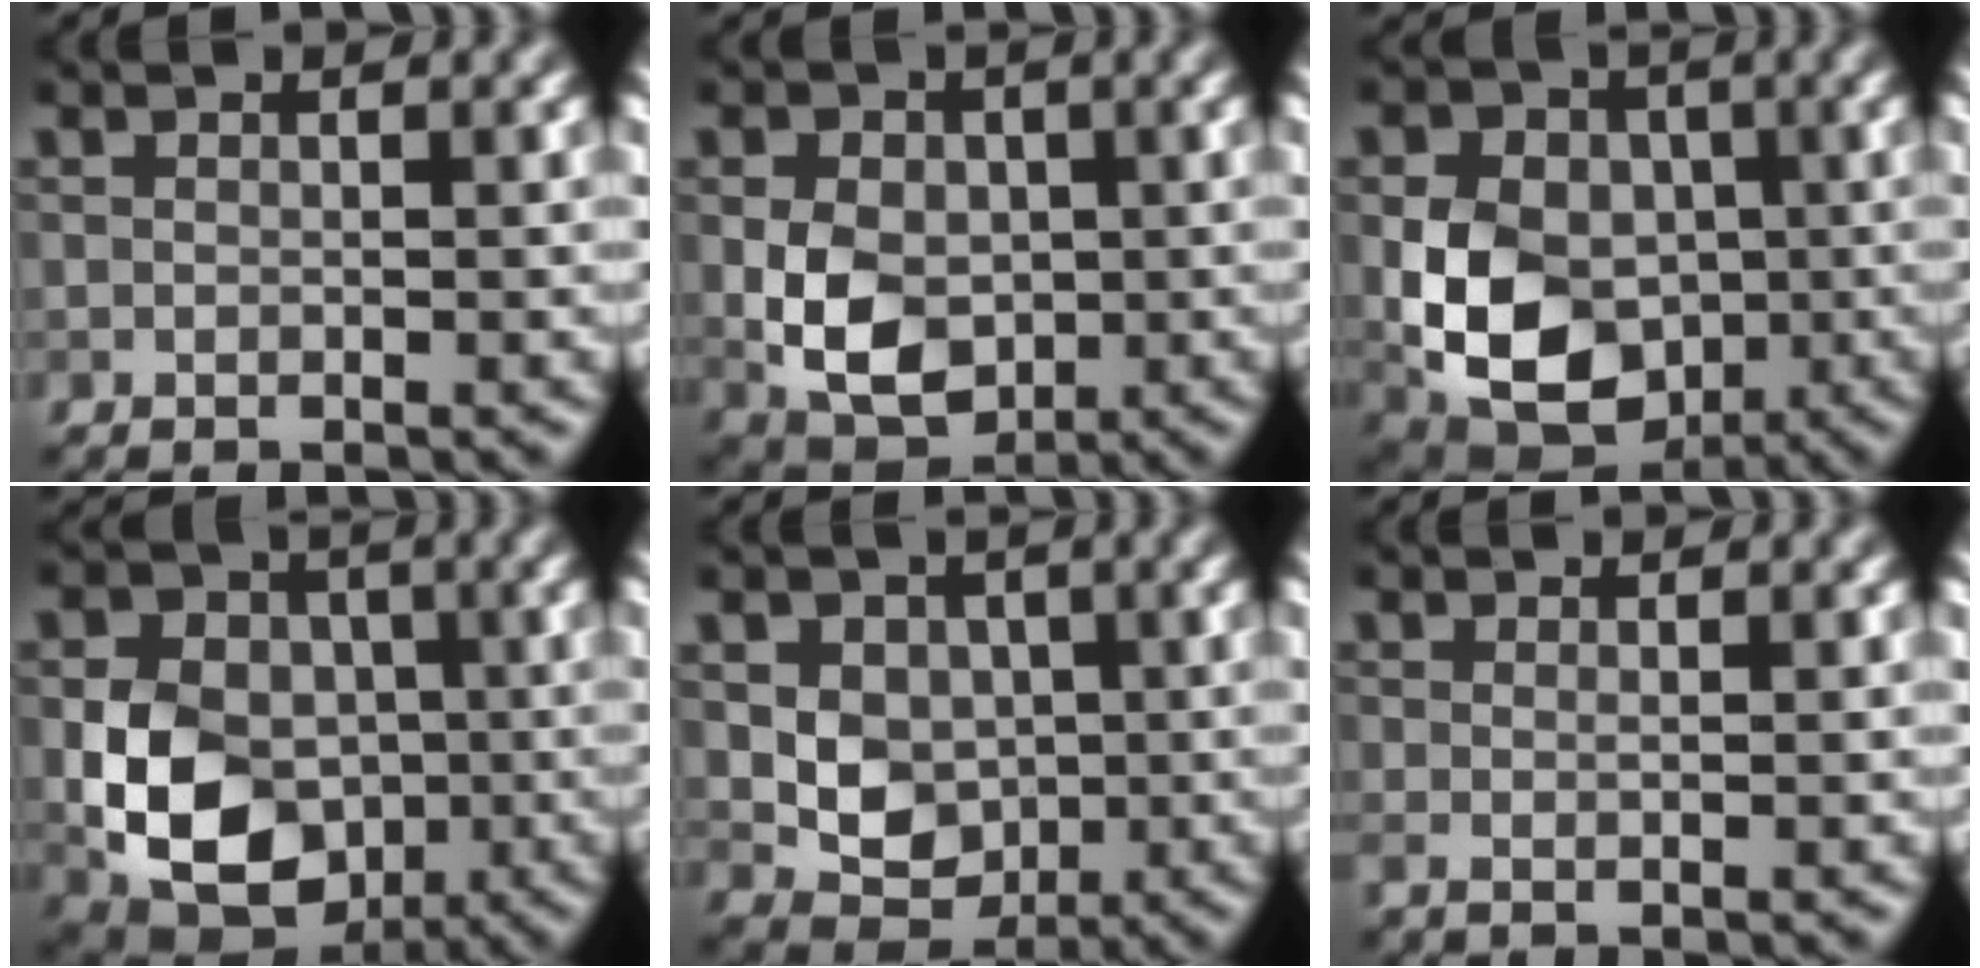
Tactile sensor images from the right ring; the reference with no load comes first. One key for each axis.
{"total": 6.0, "fx": -0.4, "fy": 4.4, "fz": 4.1, "tx": -0.078, "ty": -0.005, "tz": -0.011}
{"total": 10.4, "fx": -1.0, "fy": 7.9, "fz": 6.6, "tx": -0.108, "ty": -0.008, "tz": -0.025}
{"total": 9.4, "fx": -1.3, "fy": 7.2, "fz": 5.8, "tx": -0.107, "ty": -0.007, "tz": -0.033}
{"total": 4.7, "fx": 0.3, "fy": 3.9, "fz": 2.6, "tx": -0.038, "ty": -0.003, "tz": 0.004}
{"total": 1.1, "fx": 0.0, "fy": 0.3, "fz": 1.0, "tx": -0.014, "ty": -0.002, "tz": -0.003}